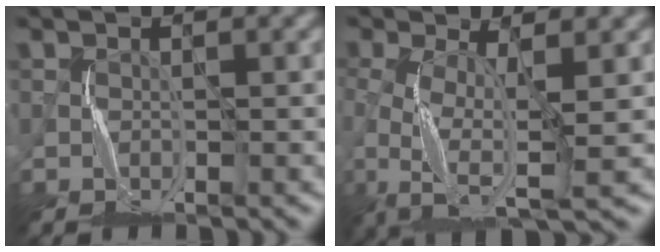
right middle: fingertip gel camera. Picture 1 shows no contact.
{"total": 5.4, "force": [-1.2, 1.9, 5.0], "torque": [-0.115, -0.008, -0.025]}